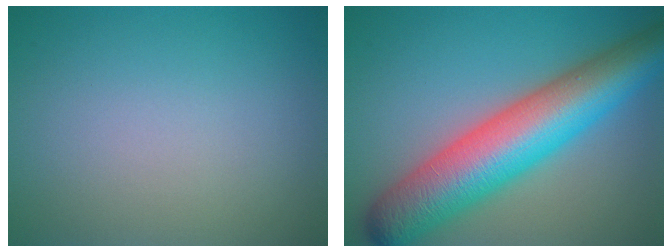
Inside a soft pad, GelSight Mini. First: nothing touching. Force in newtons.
{"total": 11.2, "press": 11.2, "slide": 0.3}